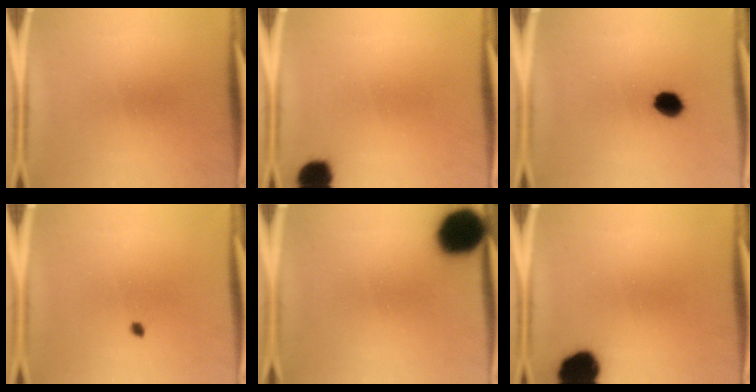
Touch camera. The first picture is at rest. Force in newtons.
{"total": 6.2}
{"total": 3.8}
{"total": 0.8}
{"total": 16.4}
{"total": 11.4}